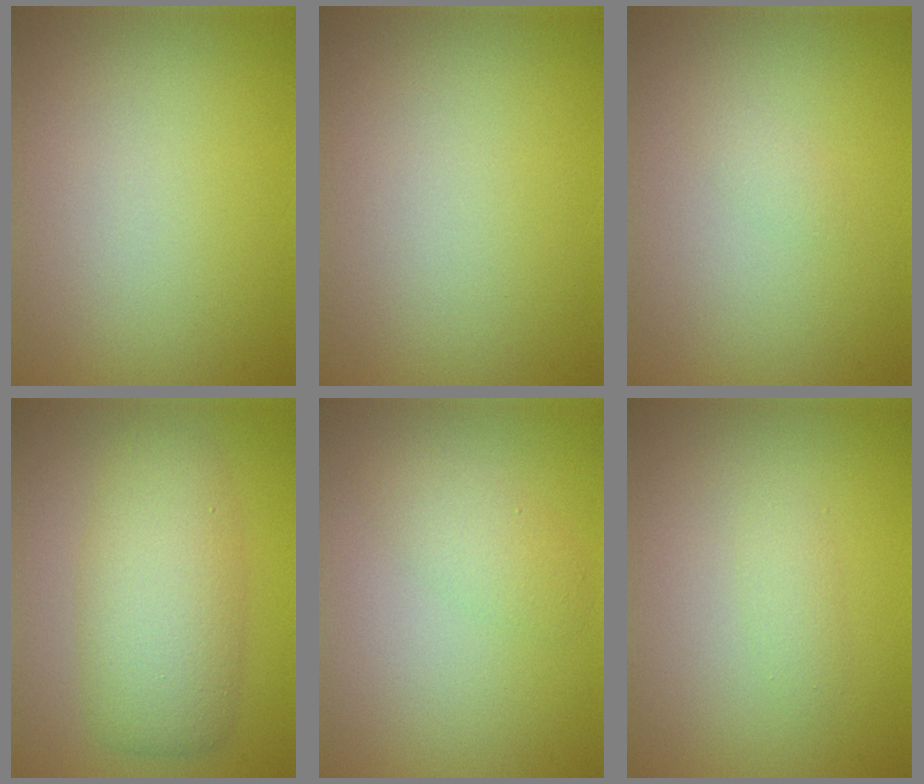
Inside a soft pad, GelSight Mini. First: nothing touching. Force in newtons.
{"total": 0.0}
{"total": 0.7, "press": 0.7, "slide": 0.1}
{"total": 5.8, "press": 5.8, "slide": 0.2}
{"total": 2.1, "press": 2.1, "slide": 0.1}
{"total": 1.0, "press": 1.0, "slide": 0.1}